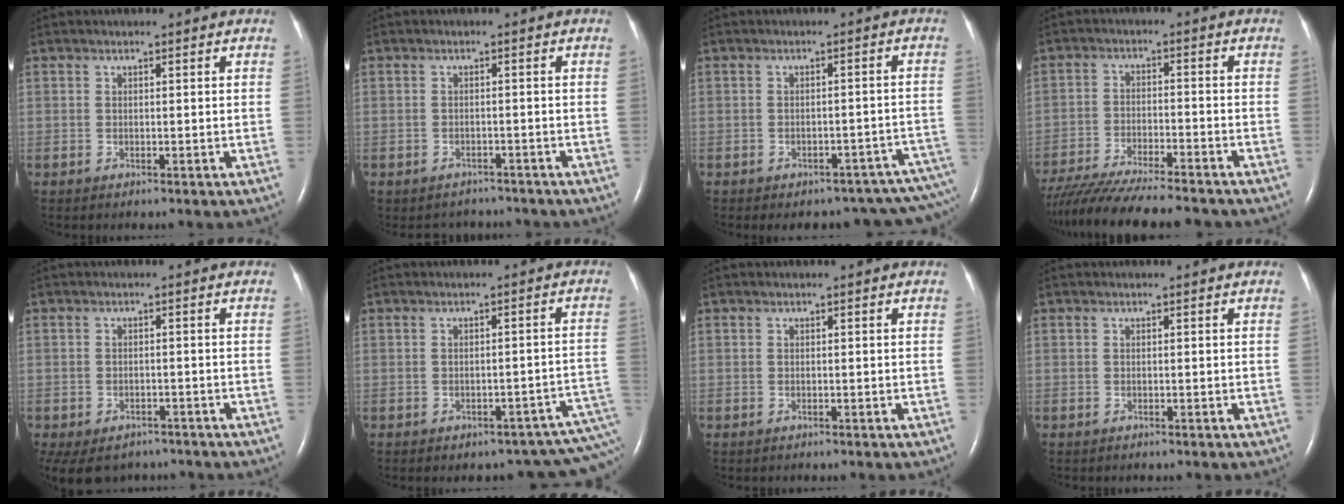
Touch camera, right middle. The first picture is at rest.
{"total": 3.1, "force": [-2.7, 1.4, -0.4], "torque": [-0.004, 0.007, -0.039]}
{"total": 13.8, "force": [-11.7, 5.1, 5.2], "torque": [-0.015, 0.043, -0.116]}
{"total": 18.6, "force": [-16.4, 2.0, 8.5], "torque": [-0.161, -0.036, -0.254]}
{"total": 10.4, "force": [-7.7, 6.3, 3.2], "torque": [-0.085, -0.005, -0.095]}
{"total": 9.5, "force": [-5.9, 4.8, 5.7], "torque": [-0.038, 0.035, -0.062]}
{"total": 0.0}
{"total": 0.0}